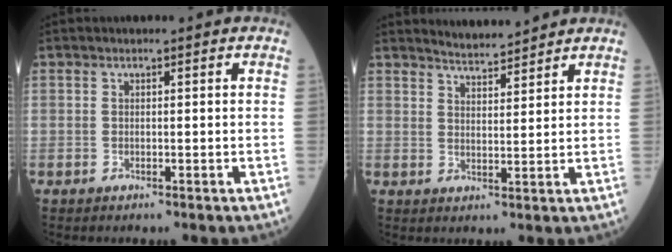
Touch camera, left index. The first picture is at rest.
{"total": 4.5, "force": [4.5, 0.1, 0.5], "torque": [-0.019, 0.006, 0.076]}